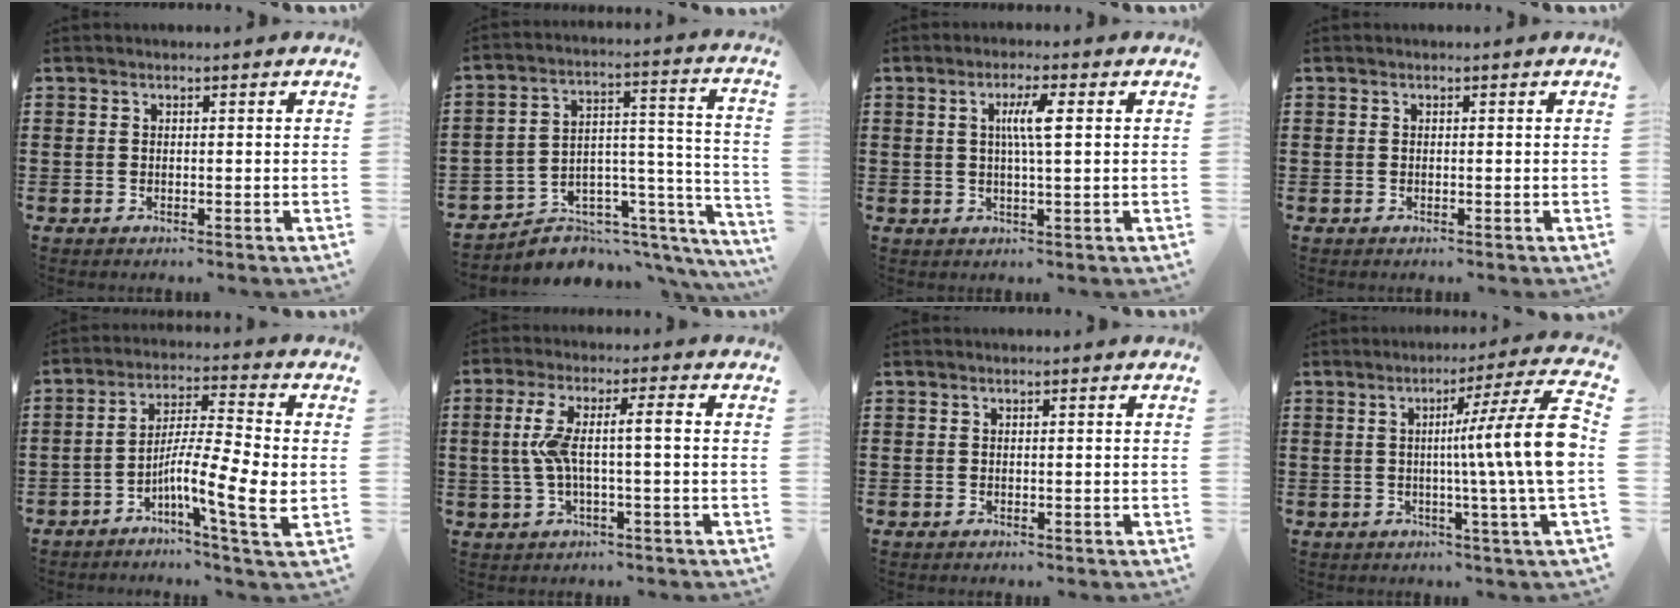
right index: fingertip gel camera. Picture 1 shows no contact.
{"total": 5.5, "force": [-4.4, 3.1, 1.3], "torque": [-0.030, -0.005, -0.081]}
{"total": 4.3, "force": [0.7, 0.3, 4.2], "torque": [-0.082, 0.000, 0.007]}
{"total": 0.0}
{"total": 10.2, "force": [-3.4, 0.8, 9.6], "torque": [-0.178, -0.011, -0.064]}
{"total": 6.7, "force": [-0.4, 1.0, 6.6], "torque": [-0.142, -0.001, -0.021]}
{"total": 0.0}
{"total": 13.4, "force": [0.4, 0.4, 13.4], "torque": [-0.208, -0.017, -0.004]}